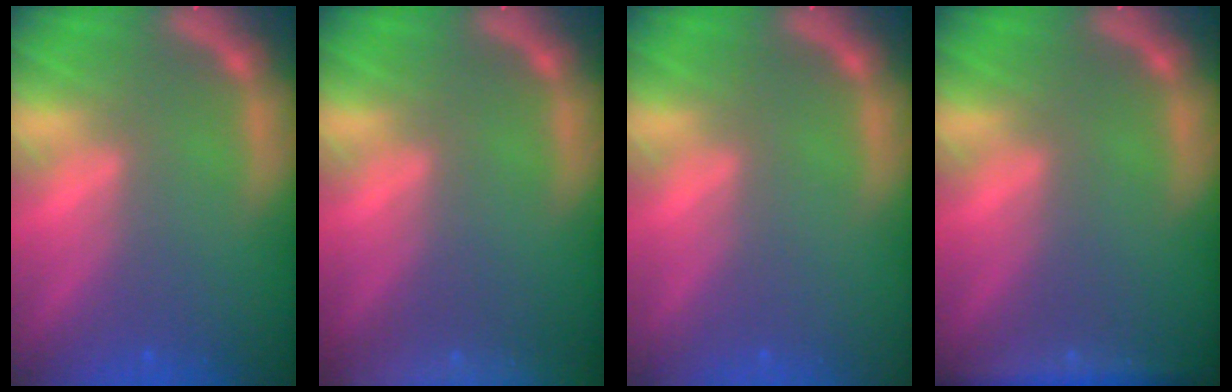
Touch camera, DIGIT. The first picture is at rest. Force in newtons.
{"total": 10.0}
{"total": 0.0}
{"total": 3.5}